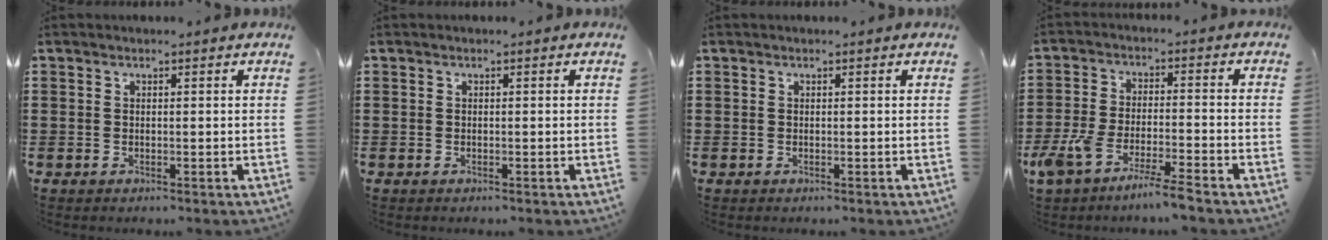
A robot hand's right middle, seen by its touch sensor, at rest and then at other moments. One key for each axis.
{"total": 0.0}
{"total": 0.0}
{"total": 6.5, "fx": -5.5, "fy": -0.1, "fz": 3.4, "tx": -0.090, "ty": -0.021, "tz": -0.108}